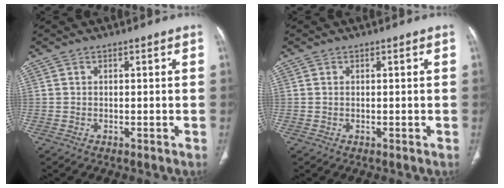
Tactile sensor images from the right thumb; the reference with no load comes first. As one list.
[{"total": 0.0}]